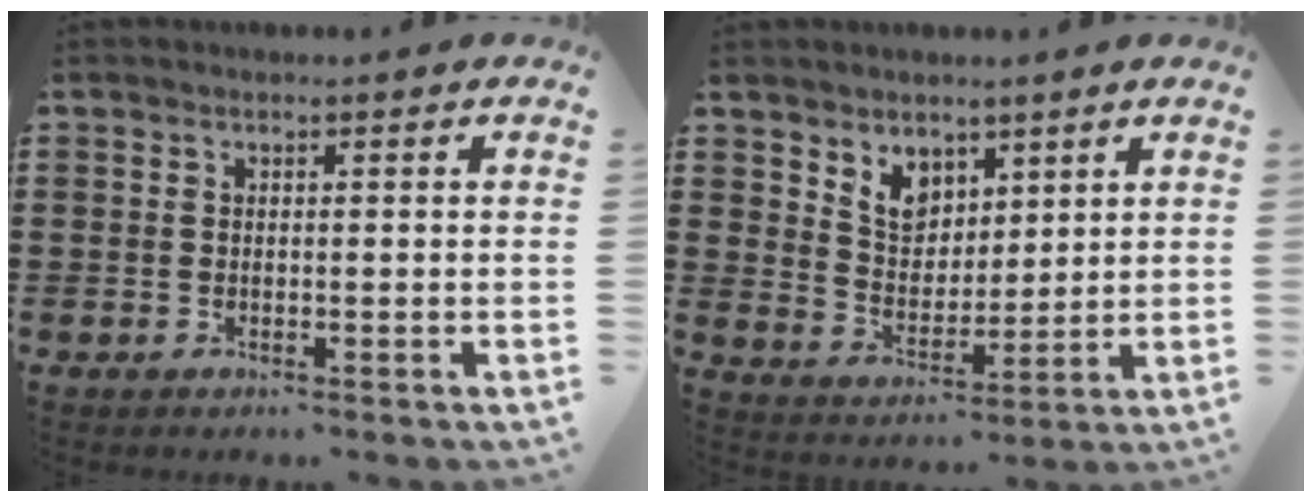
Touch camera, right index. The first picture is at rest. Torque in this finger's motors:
{"motor_torque": [0.10, 0.26, 0.11, 0.01]}